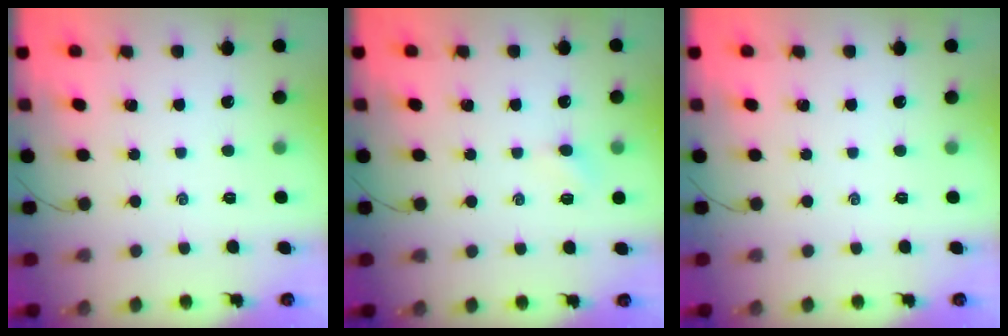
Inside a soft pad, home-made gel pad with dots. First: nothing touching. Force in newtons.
{"total": 3.3, "press": 3.1, "slide": 1.2}
{"total": 0.0}